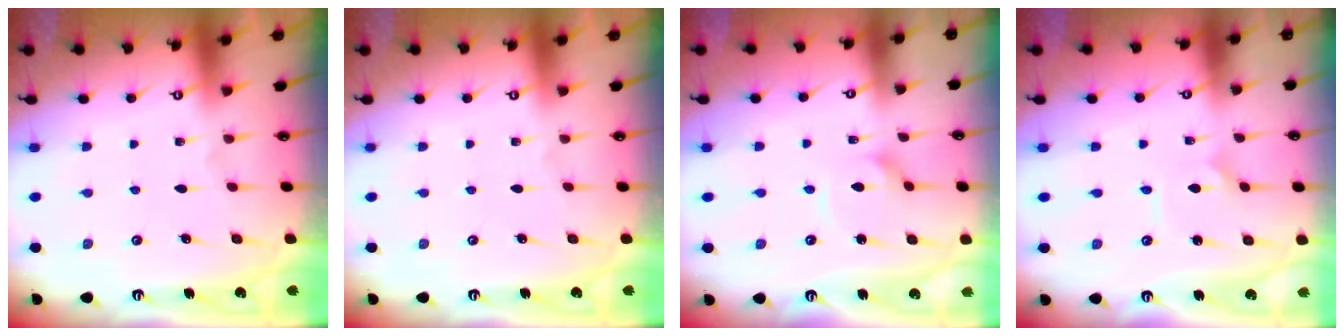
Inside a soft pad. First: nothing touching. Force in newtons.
{"total": 0.0}
{"total": 2.3, "press": 2.3, "slide": 0.3}
{"total": 1.9, "press": 1.9, "slide": 0.0}